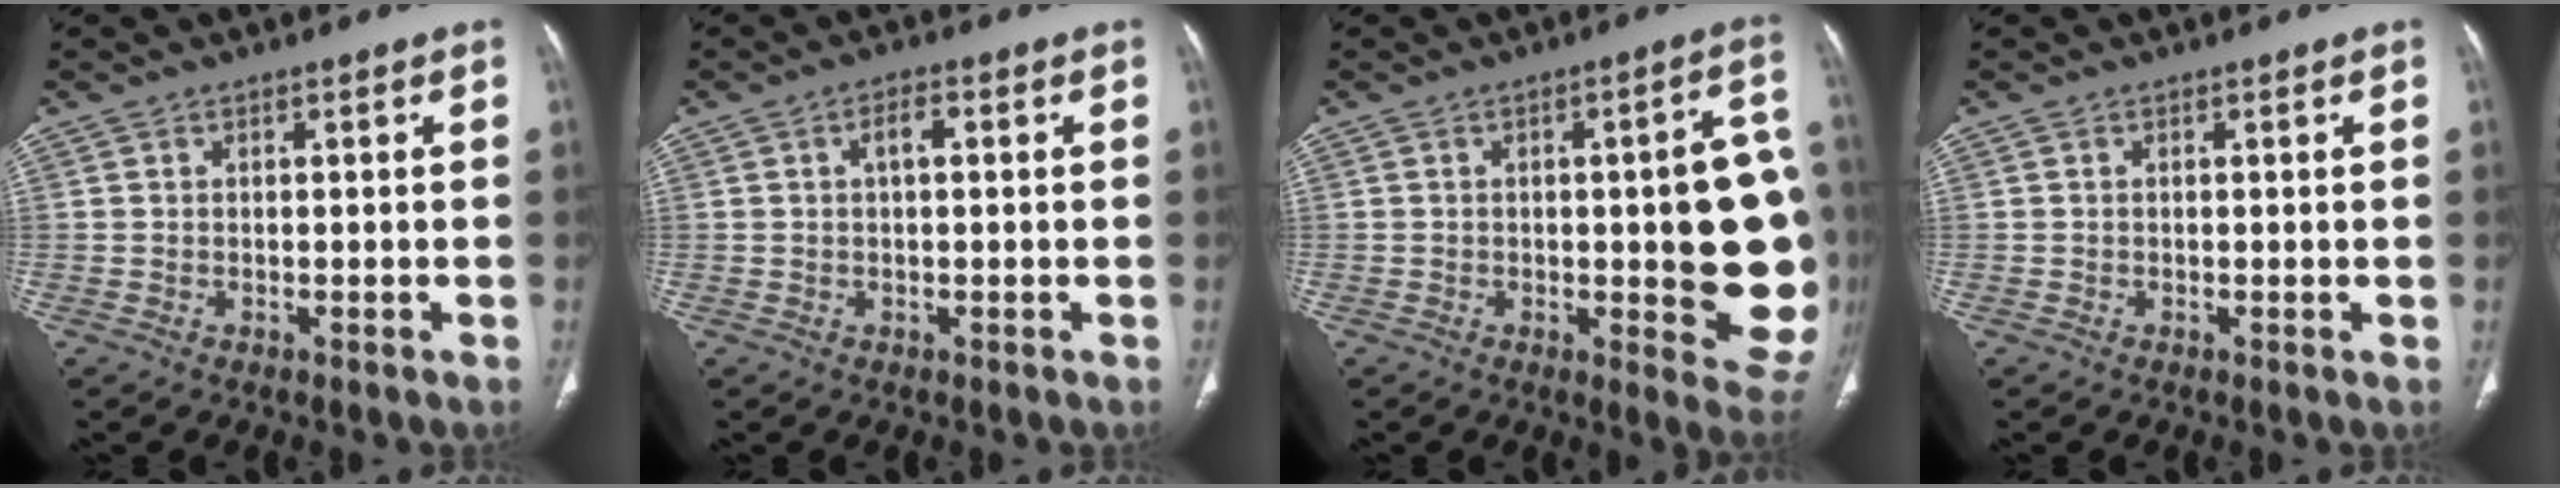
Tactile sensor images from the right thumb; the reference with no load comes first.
{"total": 2.7, "force": [0.6, 1.0, 2.4], "torque": [-0.043, 0.007, 0.009]}
{"total": 18.6, "force": [-1.2, 5.6, 17.7], "torque": [-0.178, 0.004, -0.005]}
{"total": 0.0}